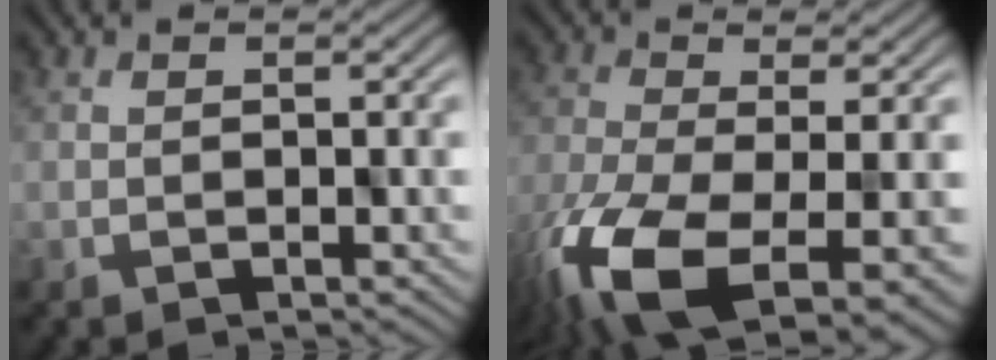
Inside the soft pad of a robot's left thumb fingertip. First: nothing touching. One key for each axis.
{"total": 12.6, "fx": -6.4, "fy": 4.6, "fz": 9.8, "tx": -0.237, "ty": -0.048, "tz": -0.101}